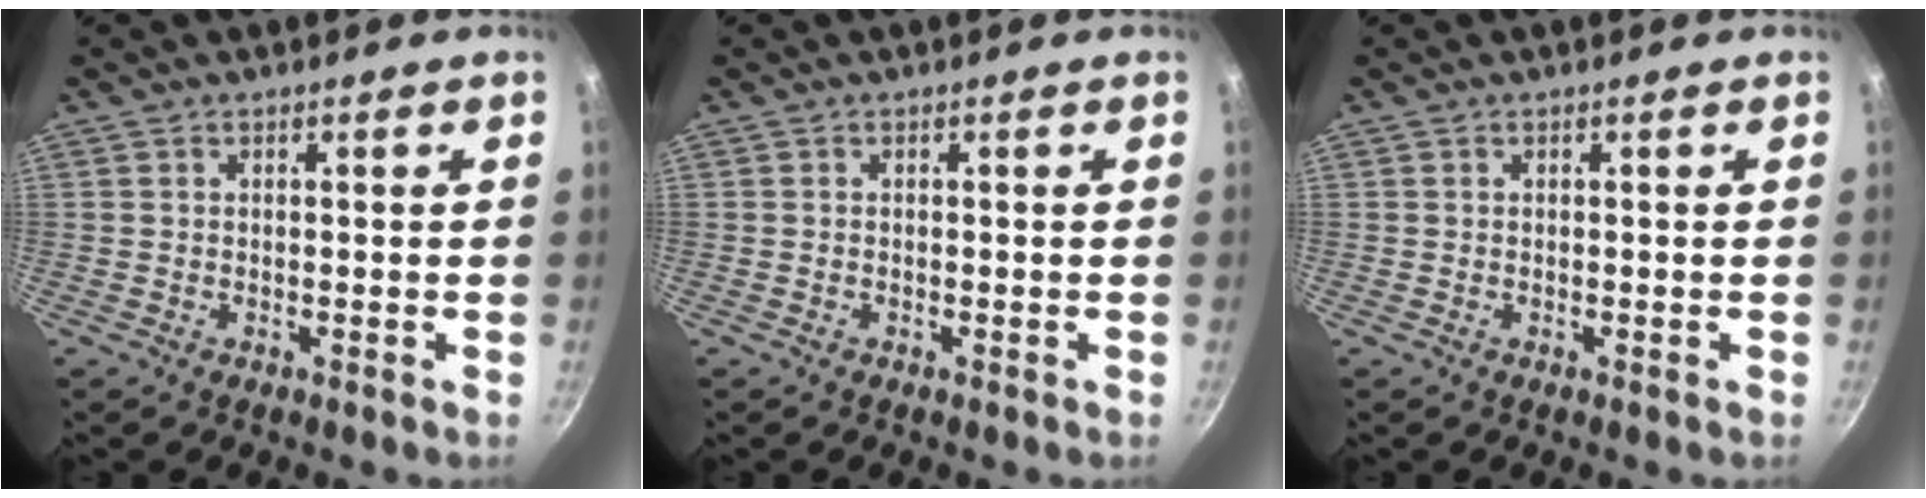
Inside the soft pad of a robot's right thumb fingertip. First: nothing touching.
{"total": 0.0}
{"total": 0.0}